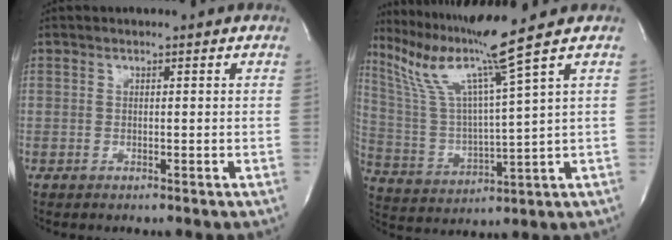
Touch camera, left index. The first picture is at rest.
{"total": 12.7, "force": [9.3, -3.9, 7.7], "torque": [-0.150, -0.020, 0.183]}